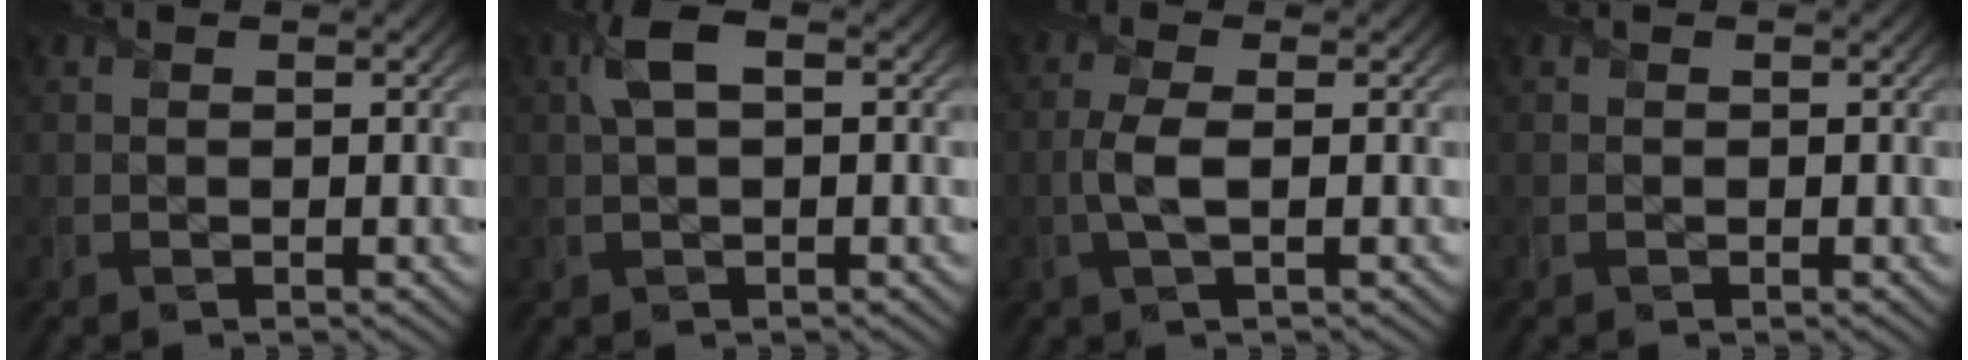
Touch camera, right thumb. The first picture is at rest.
{"total": 3.6, "force": [0.9, 1.4, 3.2], "torque": [-0.077, 0.014, 0.012]}
{"total": 3.2, "force": [-0.3, 0.9, 3.1], "torque": [-0.074, 0.003, -0.012]}
{"total": 0.0}